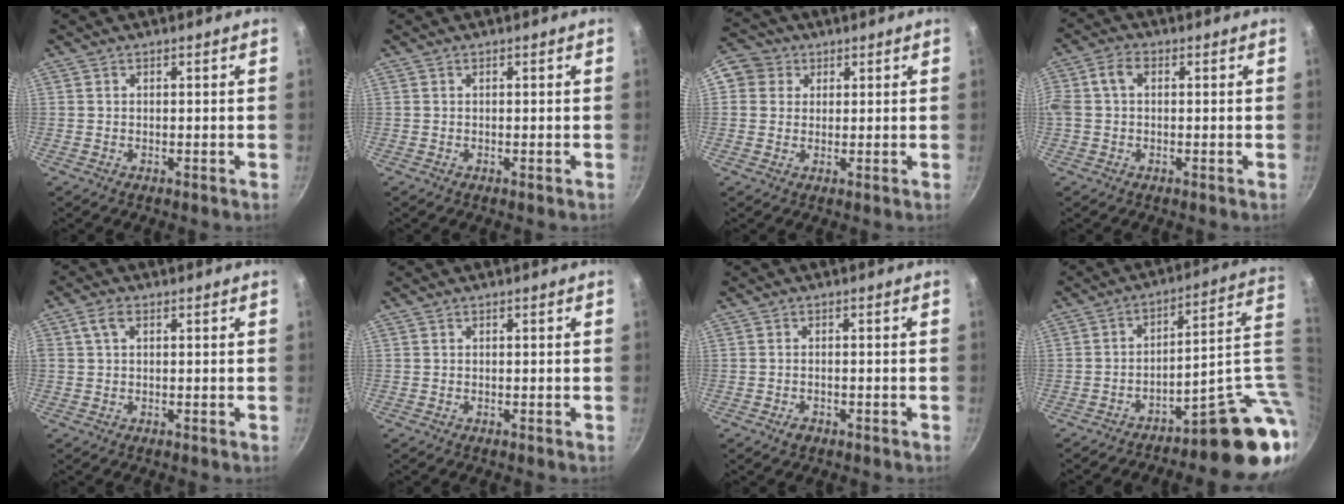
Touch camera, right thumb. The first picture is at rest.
{"total": 0.0}
{"total": 6.6, "force": [2.1, 6.0, 2.0], "torque": [-0.006, 0.007, 0.023]}
{"total": 5.9, "force": [0.7, 4.0, 4.3], "torque": [-0.093, 0.019, 0.003]}
{"total": 2.9, "force": [0.9, 1.7, 2.2], "torque": [-0.042, 0.008, 0.015]}
{"total": 0.0}
{"total": 1.7, "force": [-1.1, 1.0, 0.8], "torque": [-0.017, 0.009, -0.015]}
{"total": 18.6, "force": [-5.8, 6.2, 16.6], "torque": [-0.153, 0.039, -0.078]}